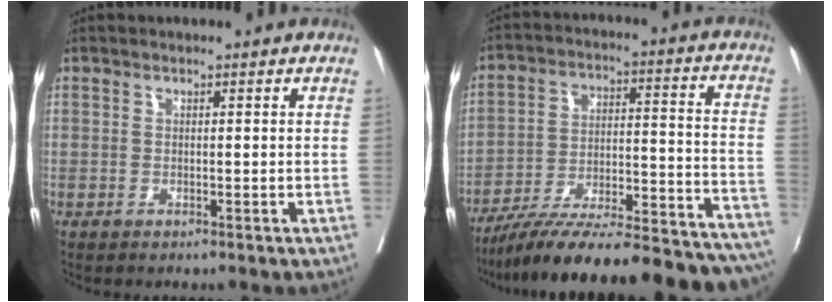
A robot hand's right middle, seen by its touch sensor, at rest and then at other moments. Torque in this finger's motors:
{"motor_torque": [1.05, -1.09, 0.40, 0.19]}